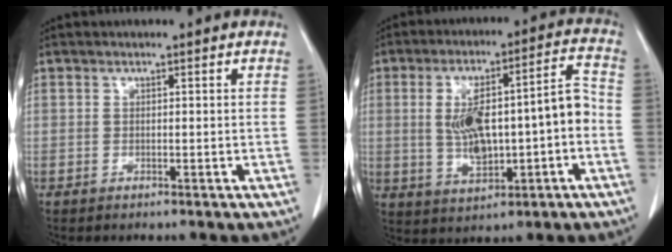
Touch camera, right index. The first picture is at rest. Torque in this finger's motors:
{"motor_torque": [0.58, -0.14, 0.38, 0.08]}